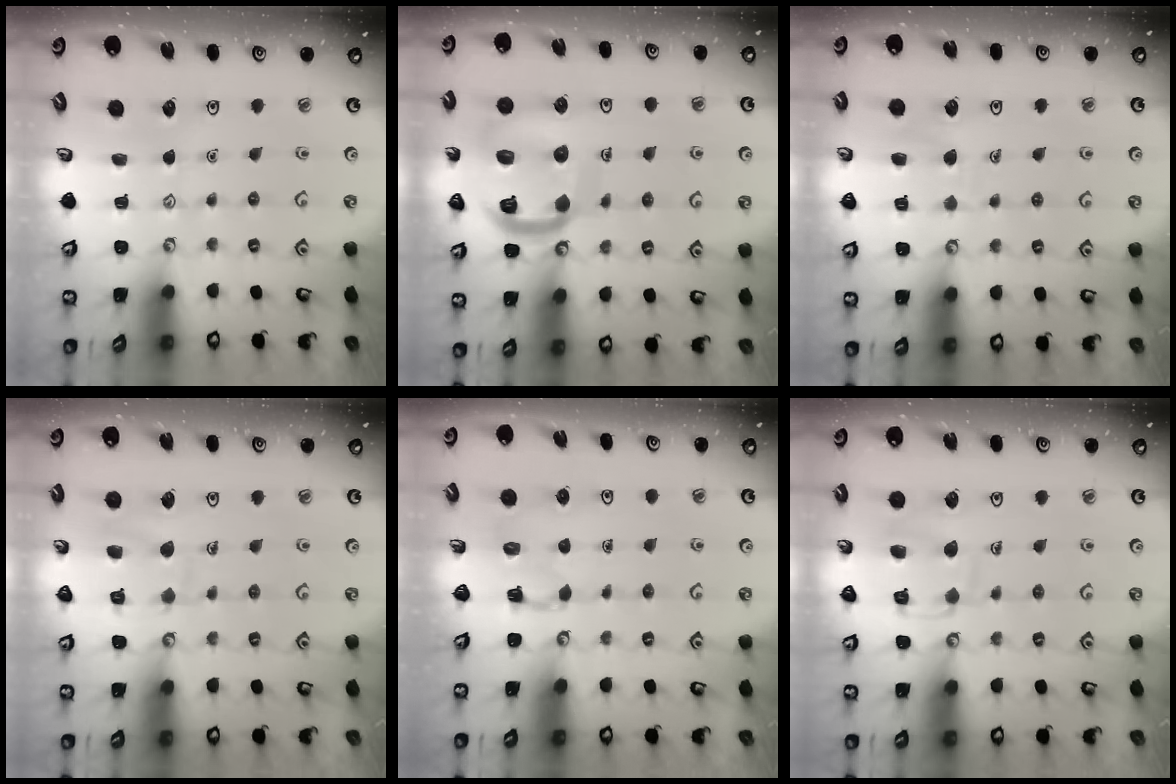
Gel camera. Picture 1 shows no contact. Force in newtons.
{"total": 17.4, "press": 17.3, "slide": 1.9}
{"total": 6.2, "press": 6.1, "slide": 0.7}
{"total": 10.3, "press": 10.2, "slide": 0.9}
{"total": 2.1, "press": 2.0, "slide": 0.5}
{"total": 11.1, "press": 11.1, "slide": 0.8}